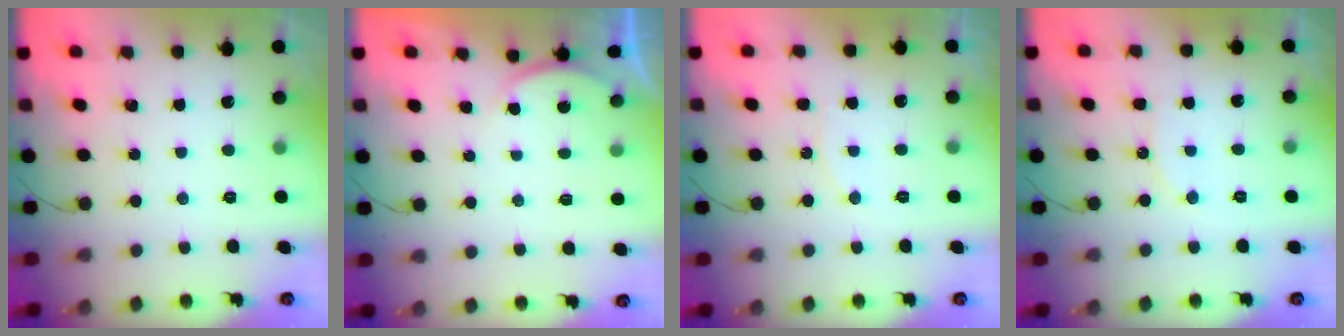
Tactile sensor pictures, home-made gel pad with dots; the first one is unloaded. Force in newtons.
{"total": 2.8, "press": 2.7, "slide": 0.6}
{"total": 5.4, "press": 5.1, "slide": 2.0}
{"total": 6.4, "press": 6.4, "slide": 0.2}